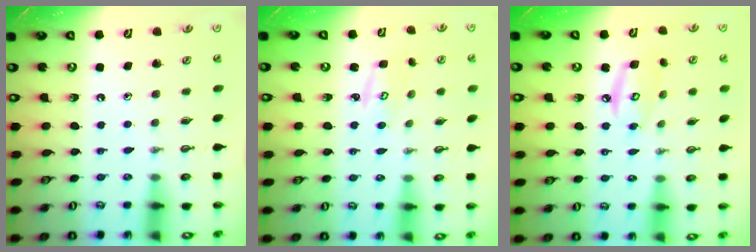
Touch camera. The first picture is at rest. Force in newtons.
{"total": 2.7, "press": 2.7, "slide": 0.1}
{"total": 8.1, "press": 8.1, "slide": 0.7}